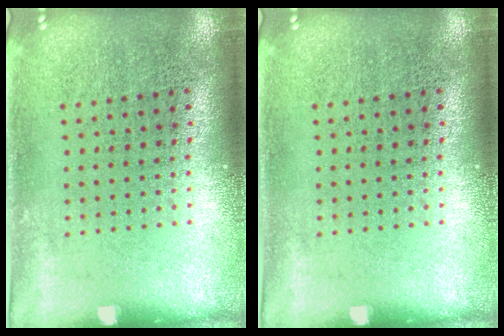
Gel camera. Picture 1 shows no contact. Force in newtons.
{"total": 0.0}